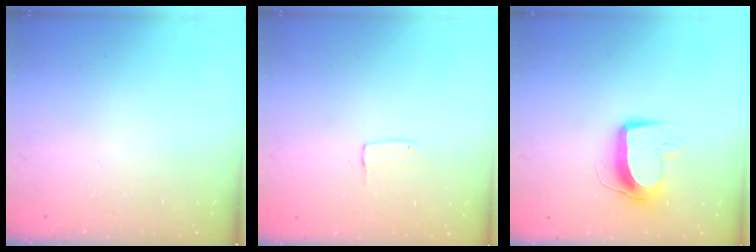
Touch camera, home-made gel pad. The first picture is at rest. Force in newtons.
{"total": 3.2, "press": 3.2, "slide": 0.2}
{"total": 12.1, "press": 12.1, "slide": 1.0}